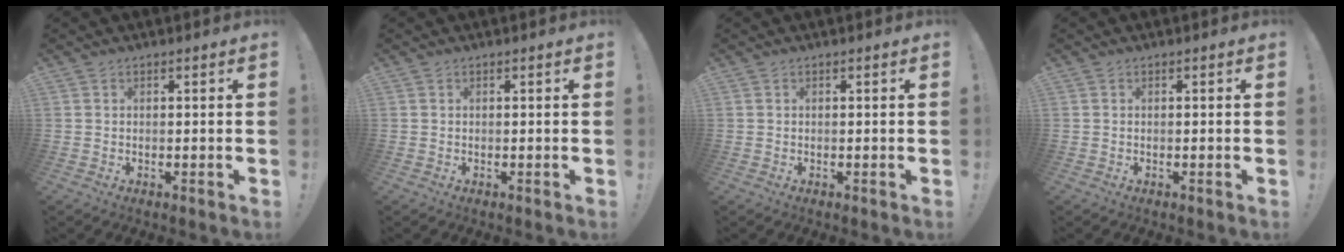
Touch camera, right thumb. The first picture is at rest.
{"total": 0.0}
{"total": 0.0}
{"total": 0.0}